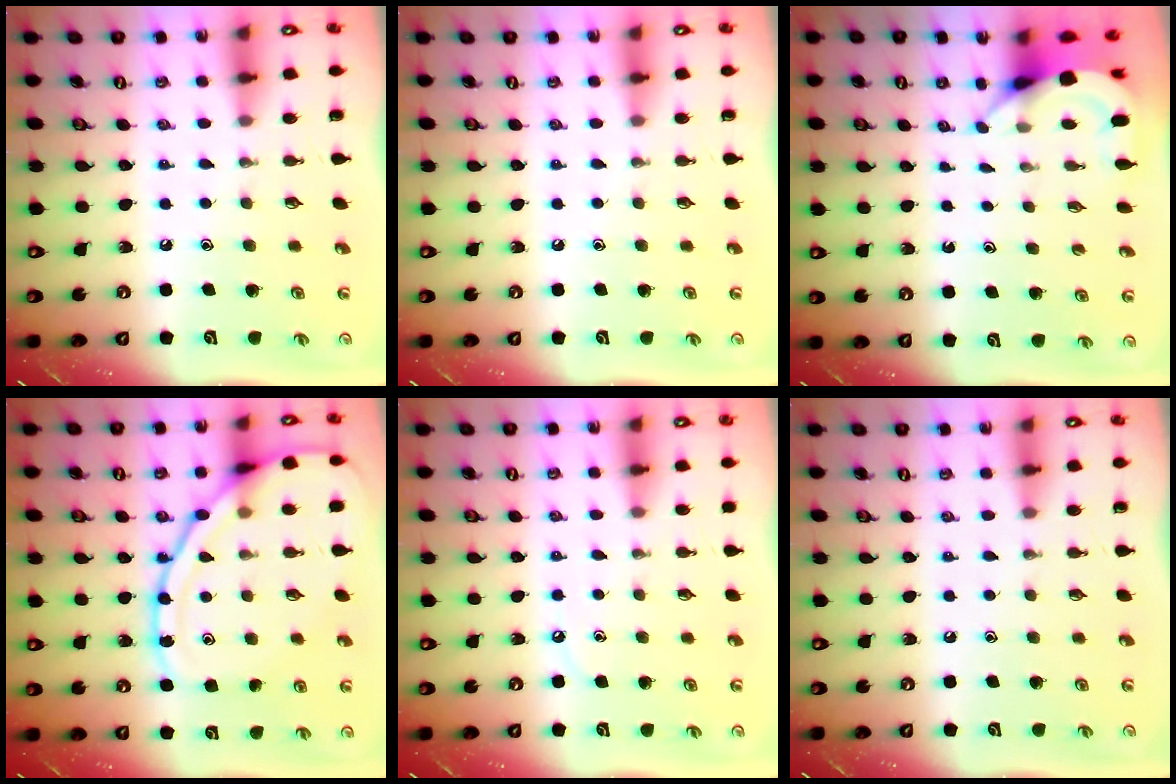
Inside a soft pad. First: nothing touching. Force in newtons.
{"total": 0.0}
{"total": 3.7, "press": 3.7, "slide": 0.2}
{"total": 16.2, "press": 16.2, "slide": 1.4}
{"total": 3.2, "press": 3.2, "slide": 0.5}
{"total": 0.0}